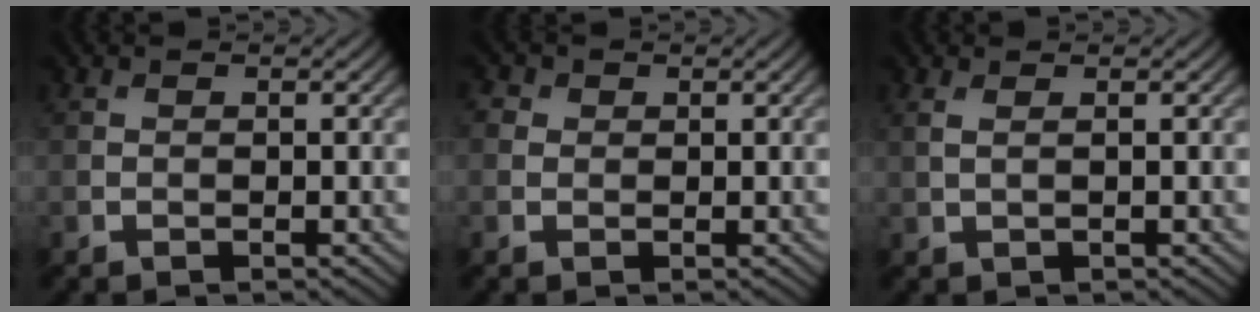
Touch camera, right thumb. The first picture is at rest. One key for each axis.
{"total": 1.4, "fx": 0.5, "fy": 1.2, "fz": 0.5, "tx": -0.013, "ty": 0.002, "tz": 0.003}
{"total": 1.1, "fx": 0.6, "fy": 0.1, "fz": 0.9, "tx": -0.022, "ty": 0.001, "tz": 0.010}